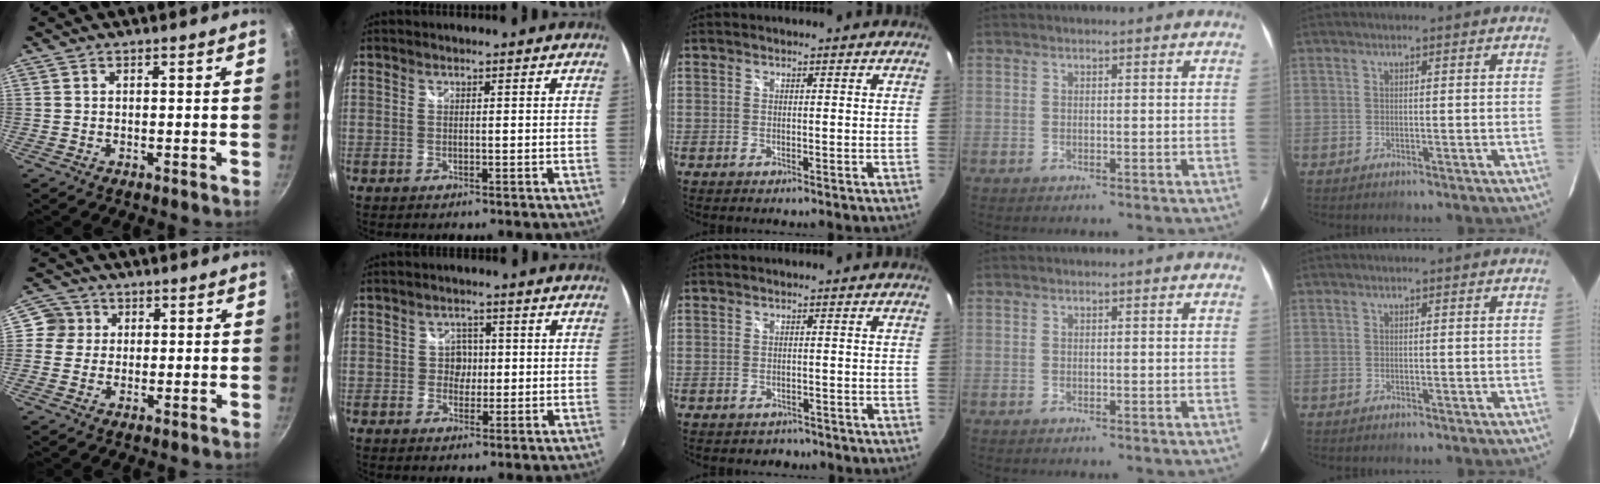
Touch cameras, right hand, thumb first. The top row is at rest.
{"thumb": {"total": 4.3, "force": [0.7, 4.2, 0.6], "torque": [0.027, 0.007, 0.000]}, "index": {"total": 2.8, "force": [-0.2, 2.7, 0.7], "torque": [-0.009, 0.008, -0.007]}, "middle": {"total": 2.6, "force": [-1.8, 1.8, 0.3], "torque": [-0.010, -0.004, -0.023]}}